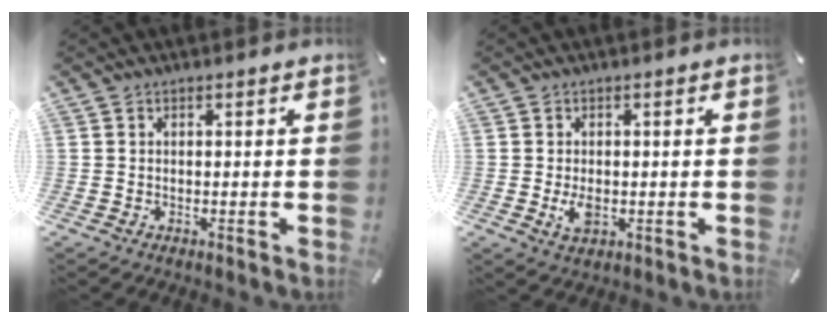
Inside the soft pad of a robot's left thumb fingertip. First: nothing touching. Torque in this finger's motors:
{"motor_torque": [-0.11, 0.61, 0.00, -0.03, 0.00]}